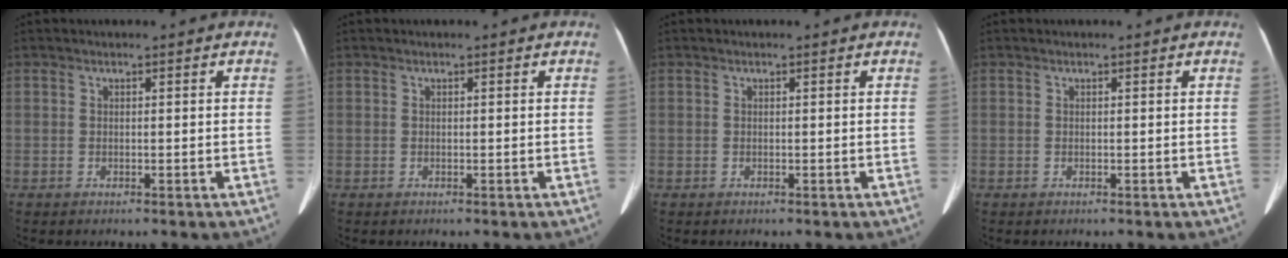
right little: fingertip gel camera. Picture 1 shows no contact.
{"total": 0.0}
{"total": 0.0}
{"total": 0.0}